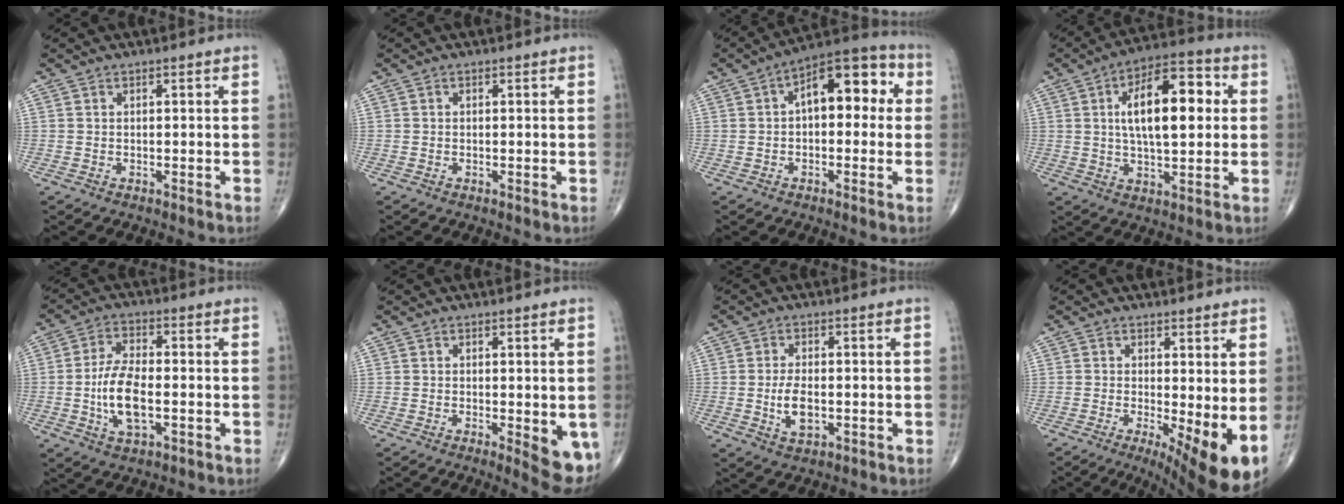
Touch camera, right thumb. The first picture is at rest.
{"total": 0.0}
{"total": 12.8, "force": [1.9, 6.9, 10.6], "torque": [-0.116, 0.041, 0.015]}
{"total": 16.1, "force": [2.7, 7.2, 14.1], "torque": [-0.203, 0.015, 0.037]}
{"total": 9.7, "force": [-1.7, 4.5, 8.5], "torque": [-0.165, 0.011, -0.032]}
{"total": 6.7, "force": [-1.6, 2.2, 6.1], "torque": [-0.067, -0.015, -0.018]}
{"total": 5.4, "force": [-0.8, 2.8, 4.5], "torque": [-0.080, -0.003, -0.011]}
{"total": 10.3, "force": [-1.2, 3.1, 9.8], "torque": [-0.142, -0.020, -0.009]}